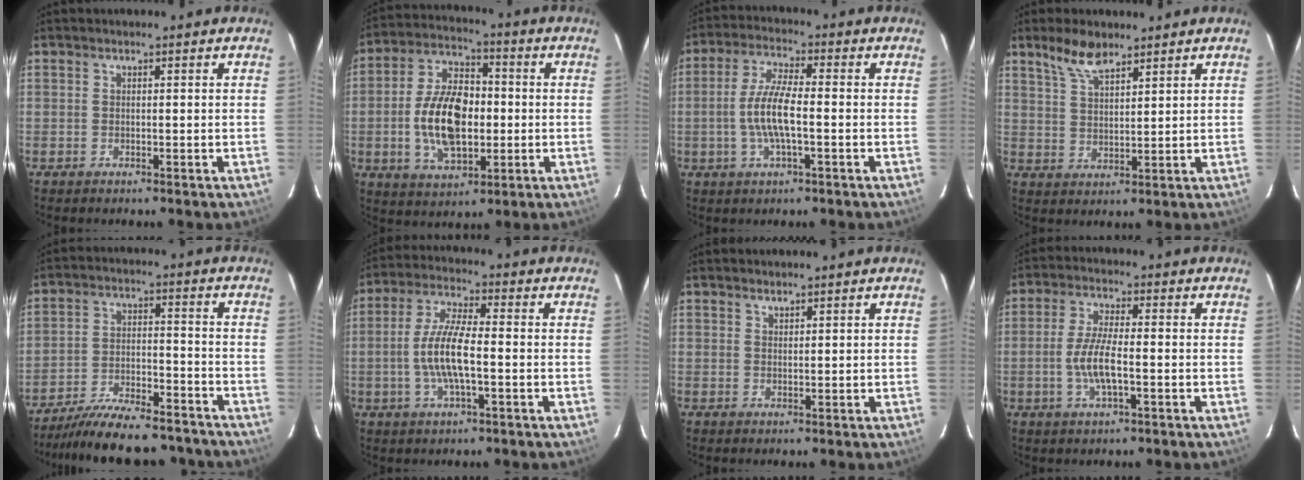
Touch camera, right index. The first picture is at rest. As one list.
[{"total": 14.8, "force": [-1.8, 8.4, 12.1], "torque": [-0.235, 0.014, -0.027]}, {"total": 8.2, "force": [-1.5, 1.9, 7.8], "torque": [-0.158, 0.002, -0.031]}, {"total": 6.2, "force": [4.8, 2.2, 3.3], "torque": [-0.061, 0.006, 0.096]}, {"total": 19.7, "force": [-17.5, 5.0, 7.6], "torque": [-0.146, -0.005, -0.246]}, {"total": 9.3, "force": [-1.8, 2.3, 8.8], "torque": [-0.178, 0.001, -0.036]}, {"total": 1.0, "force": [1.0, 0.3, 0.1], "torque": [-0.003, 0.002, 0.019]}, {"total": 6.8, "force": [-1.6, 1.7, 6.3], "torque": [-0.129, -0.003, -0.033]}]